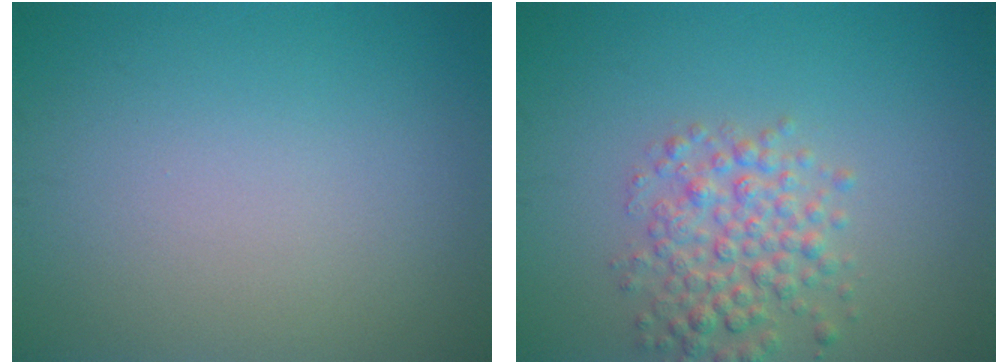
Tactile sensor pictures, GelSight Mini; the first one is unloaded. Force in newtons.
{"total": 3.8, "press": 3.8, "slide": 0.1}